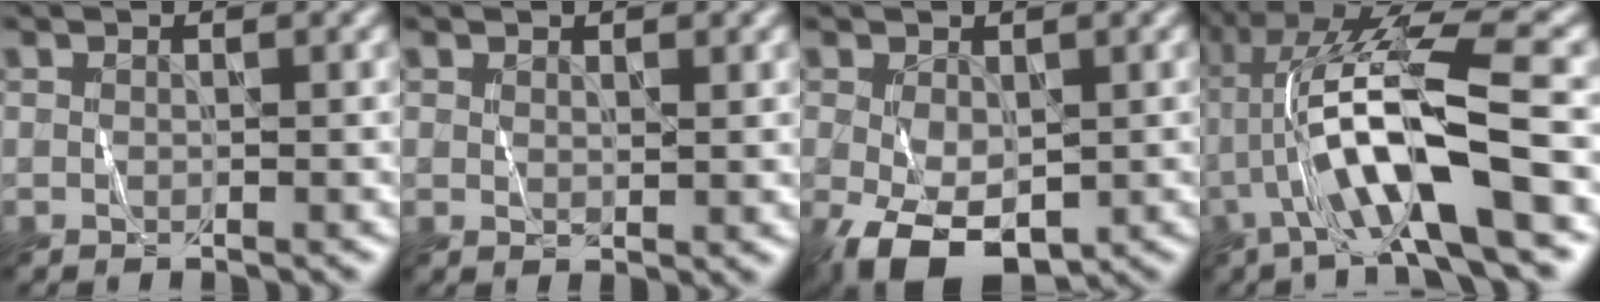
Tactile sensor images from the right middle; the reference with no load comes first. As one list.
[{"total": 1.2, "force": [0.7, 0.5, 0.8], "torque": [-0.015, -0.006, 0.017]}, {"total": 6.5, "force": [-2.0, 4.0, 4.7], "torque": [-0.112, -0.022, -0.026]}, {"total": 10.8, "force": [-2.0, 2.2, 10.4], "torque": [-0.198, 0.023, -0.035]}]